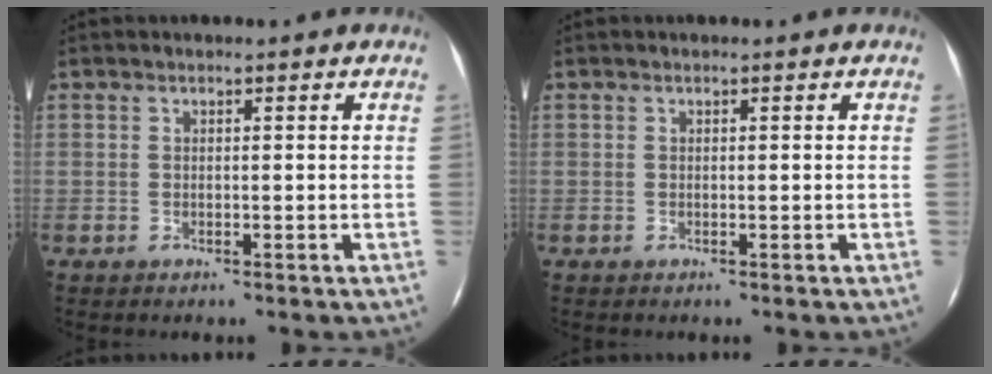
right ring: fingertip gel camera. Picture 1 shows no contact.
{"total": 0.0}